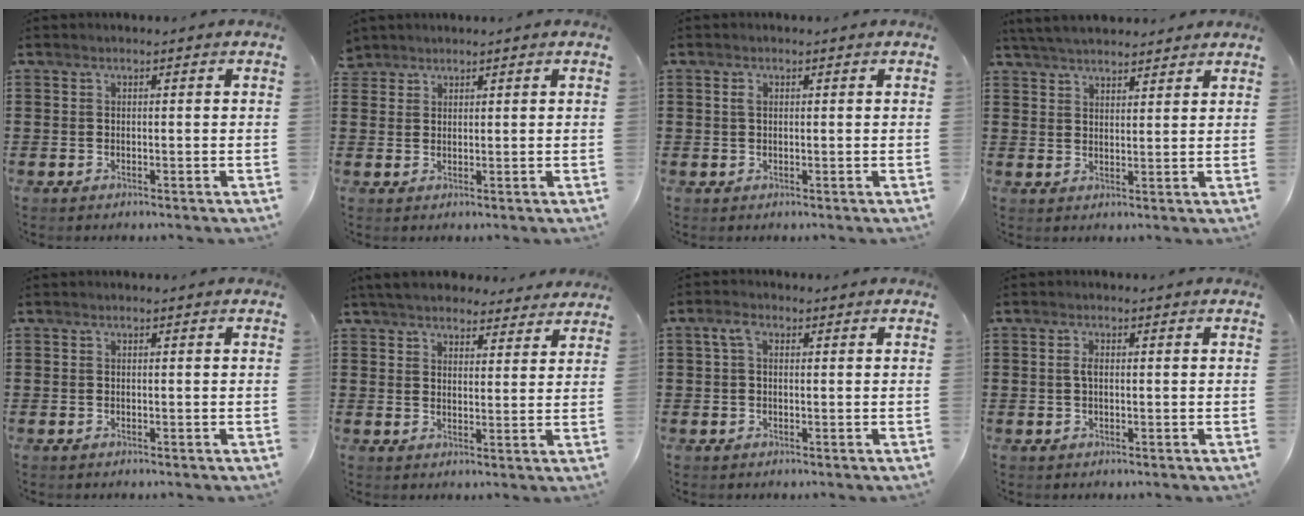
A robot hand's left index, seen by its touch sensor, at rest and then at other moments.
{"total": 1.9, "force": [1.7, 0.8, 0.0], "torque": [-0.005, 0.003, 0.034]}
{"total": 1.1, "force": [0.3, 0.7, 0.8], "torque": [-0.017, 0.005, 0.006]}
{"total": 4.5, "force": [4.4, 0.6, 1.1], "torque": [-0.033, -0.007, 0.083]}
{"total": 0.0}
{"total": 5.5, "force": [5.1, 1.3, 1.4], "torque": [-0.045, -0.014, 0.095]}
{"total": 2.7, "force": [0.7, 1.6, 2.1], "torque": [-0.055, 0.006, 0.008]}
{"total": 1.7, "force": [0.2, 0.7, 1.5], "torque": [-0.032, 0.002, 0.002]}